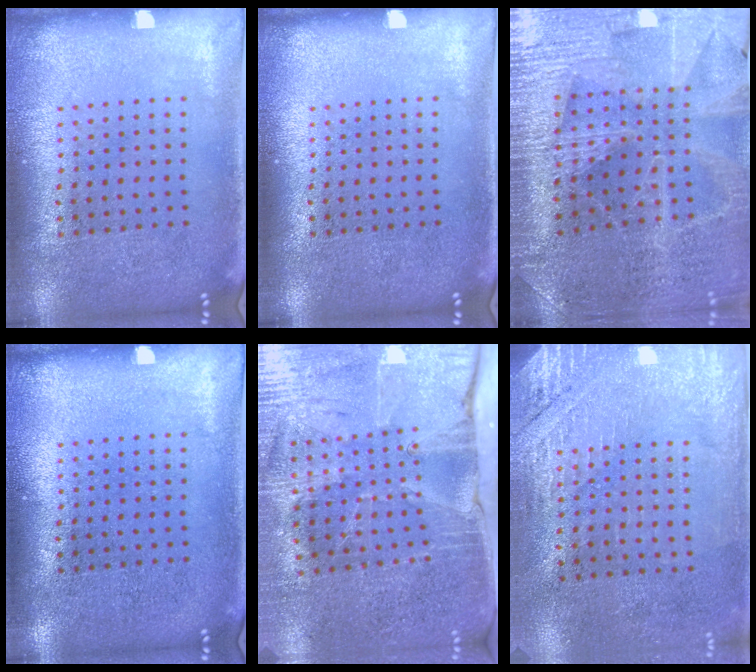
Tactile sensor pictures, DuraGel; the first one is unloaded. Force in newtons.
{"total": 0.0}
{"total": 3.2, "press": 3.2, "slide": 0.5}
{"total": 0.0}
{"total": 4.2, "press": 3.6, "slide": 2.2}
{"total": 2.8, "press": 2.5, "slide": 1.3}